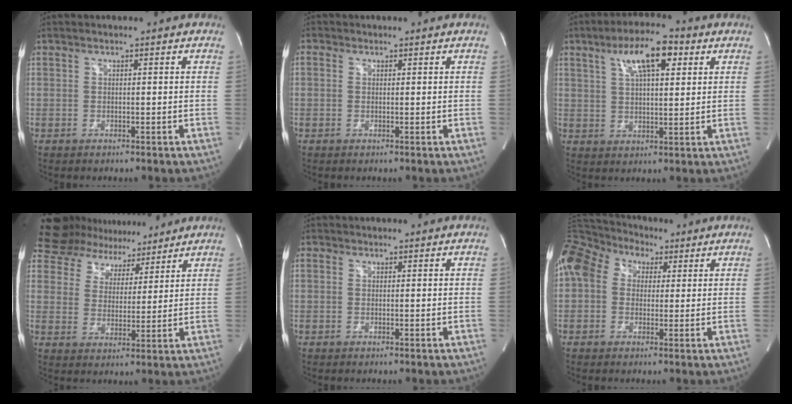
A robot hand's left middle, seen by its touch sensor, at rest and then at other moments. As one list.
[{"total": 0.9, "force": [0.4, 0.8, 0.3], "torque": [-0.001, 0.001, 0.002]}, {"total": 9.7, "force": [4.6, 2.7, 8.1], "torque": [-0.146, 0.019, 0.078]}, {"total": 14.4, "force": [12.3, 6.5, 3.8], "torque": [-0.072, 0.029, 0.186]}, {"total": 0.6, "force": [0.2, 0.6, 0.2], "torque": [0.000, 0.001, 0.001]}, {"total": 12.8, "force": [4.4, 9.2, 7.8], "torque": [-0.173, 0.064, 0.071]}]